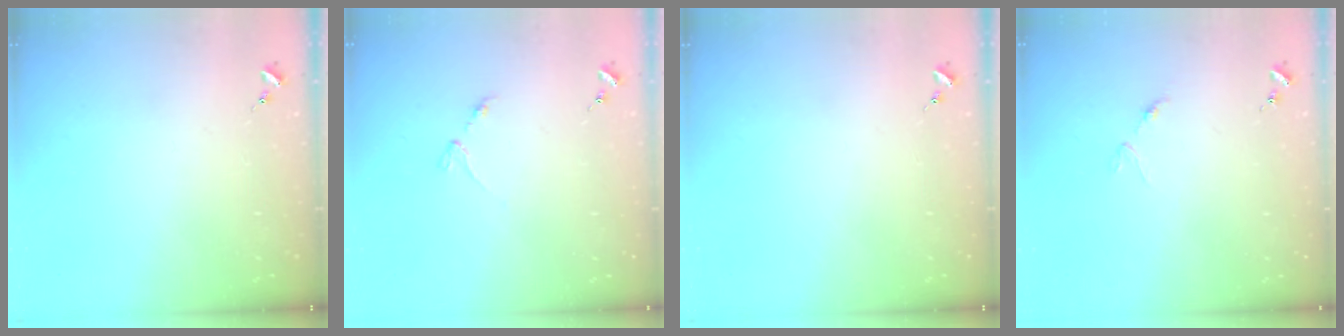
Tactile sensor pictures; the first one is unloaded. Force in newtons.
{"total": 3.2, "press": 3.1, "slide": 0.5}
{"total": 0.0}
{"total": 3.1, "press": 3.0, "slide": 0.4}